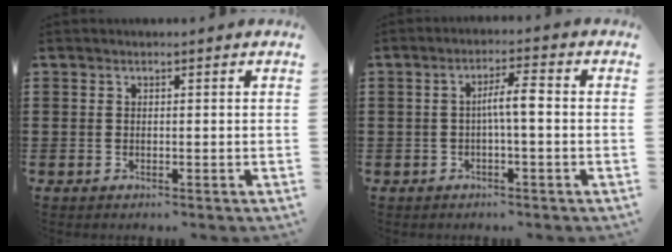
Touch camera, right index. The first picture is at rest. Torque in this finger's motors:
{"motor_torque": [0.90, -0.34, 0.39, 0.09]}